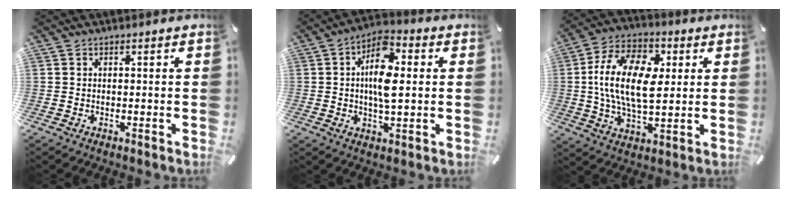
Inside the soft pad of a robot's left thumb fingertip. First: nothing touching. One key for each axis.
{"total": 10.6, "fx": 1.4, "fy": 4.8, "fz": 9.3, "tx": -0.162, "ty": 0.000, "tz": 0.020}
{"total": 17.8, "fx": 2.2, "fy": 10.5, "fz": 14.2, "tx": -0.281, "ty": 0.012, "tz": 0.038}